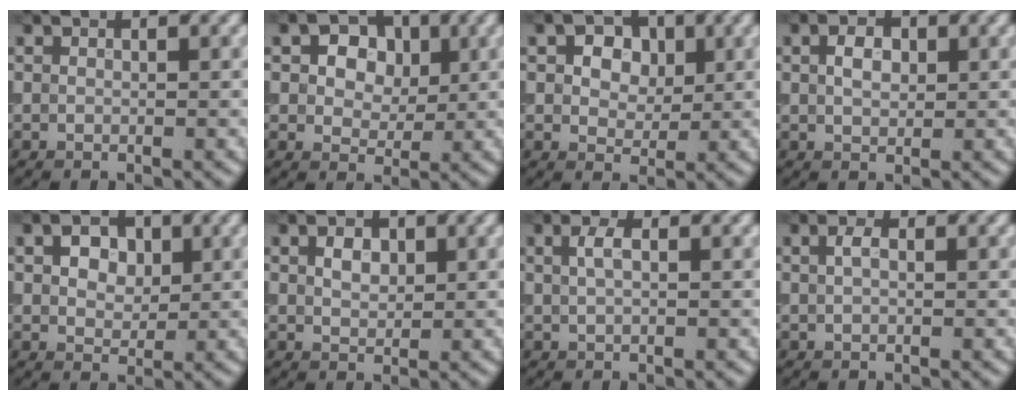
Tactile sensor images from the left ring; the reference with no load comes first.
{"total": 5.1, "force": [1.5, 3.7, 3.1], "torque": [-0.044, 0.009, 0.004]}
{"total": 4.7, "force": [1.7, 3.3, 2.9], "torque": [-0.041, 0.010, 0.006]}
{"total": 2.2, "force": [0.5, 1.5, 1.6], "torque": [-0.032, 0.003, 0.008]}
{"total": 3.2, "force": [1.1, 2.2, 2.0], "torque": [-0.035, 0.004, 0.014]}
{"total": 2.0, "force": [0.7, 1.3, 1.3], "torque": [-0.024, 0.002, 0.012]}
{"total": 1.6, "force": [0.5, 0.6, 1.3], "torque": [-0.031, 0.002, 0.011]}
{"total": 1.2, "force": [0.3, 0.6, 1.0], "torque": [-0.021, 0.004, 0.004]}